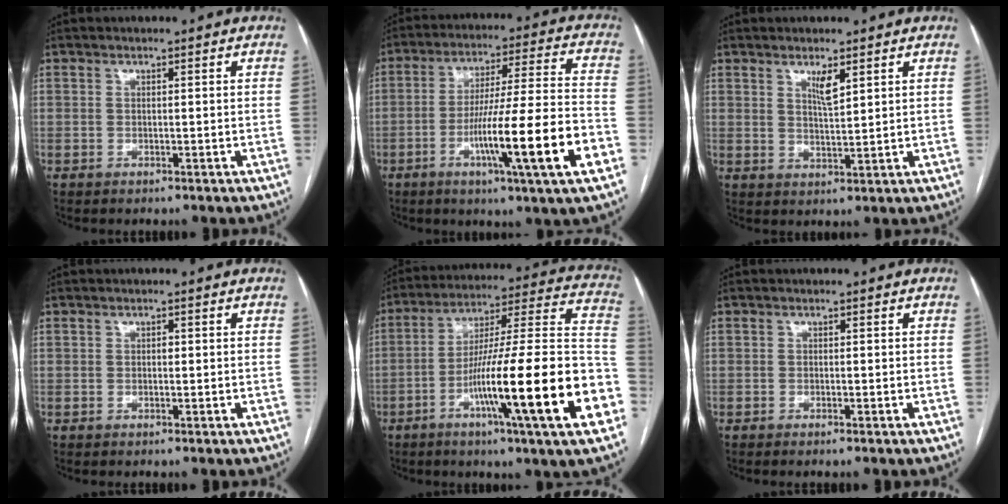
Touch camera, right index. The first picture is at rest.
{"total": 17.9, "force": [-6.5, -0.7, 16.7], "torque": [-0.264, -0.010, -0.104]}
{"total": 3.1, "force": [1.8, 0.4, 2.5], "torque": [-0.047, -0.006, 0.036]}
{"total": 0.5, "force": [0.0, 0.3, 0.4], "torque": [-0.005, 0.001, -0.001]}
{"total": 25.9, "force": [-8.9, 0.1, 24.3], "torque": [-0.315, -0.011, -0.150]}
{"total": 0.5, "force": [-0.4, -0.1, 0.3], "torque": [-0.005, 0.000, -0.007]}